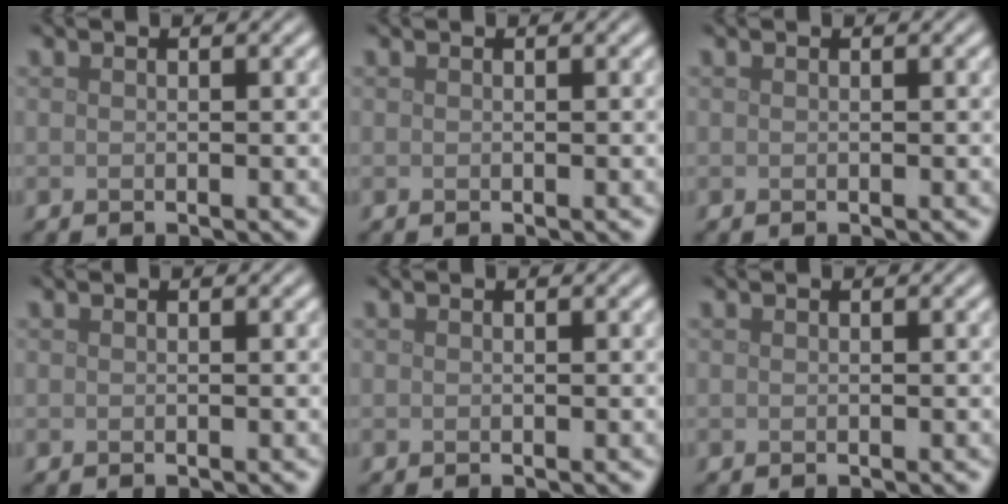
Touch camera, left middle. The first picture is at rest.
{"total": 0.0}
{"total": 0.0}
{"total": 0.0}
{"total": 0.0}
{"total": 0.0}